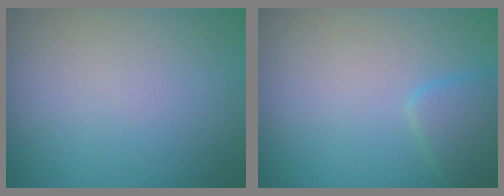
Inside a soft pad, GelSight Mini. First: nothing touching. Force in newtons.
{"total": 1.9, "press": 1.9, "slide": 0.1}